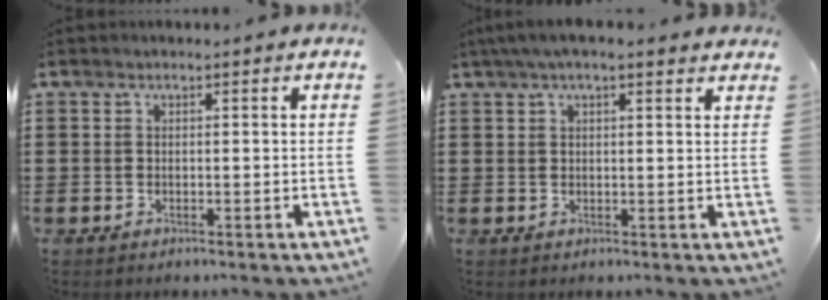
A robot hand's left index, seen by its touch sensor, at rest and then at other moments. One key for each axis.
{"total": 3.6, "fx": 2.5, "fy": 0.7, "fz": 2.5, "tx": -0.053, "ty": 0.006, "tz": 0.046}